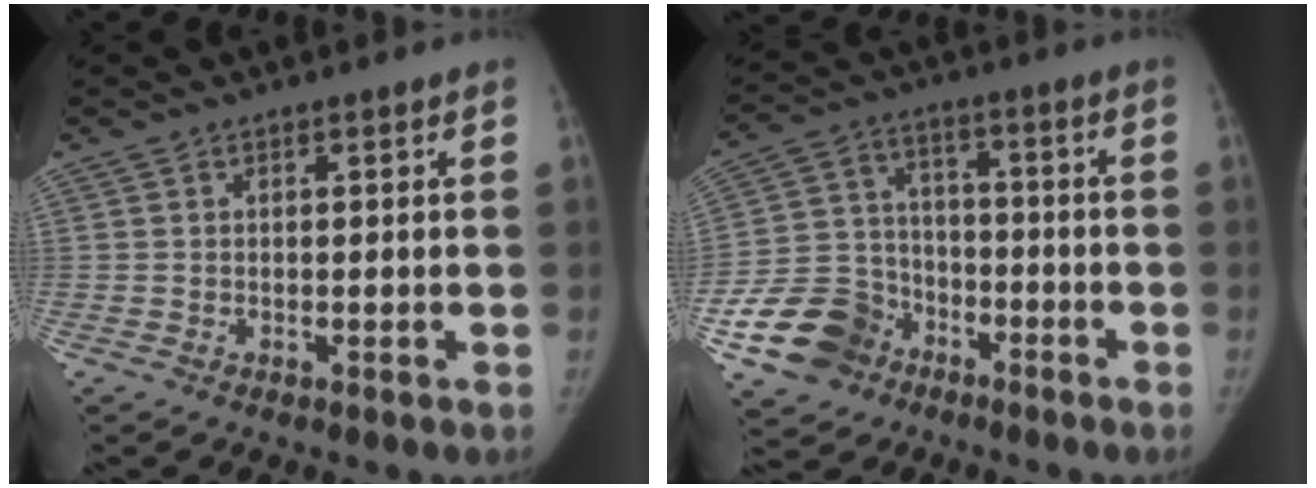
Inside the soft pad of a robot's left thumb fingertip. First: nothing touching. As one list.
[{"total": 13.8, "force": [-7.4, 10.9, 4.0], "torque": [-0.050, 0.061, -0.130]}]